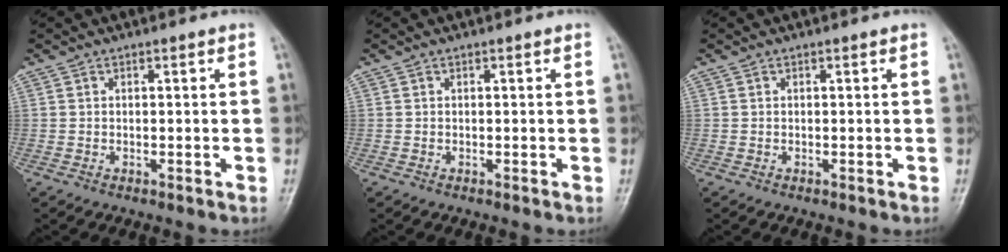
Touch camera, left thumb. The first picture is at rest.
{"total": 0.0}
{"total": 0.0}